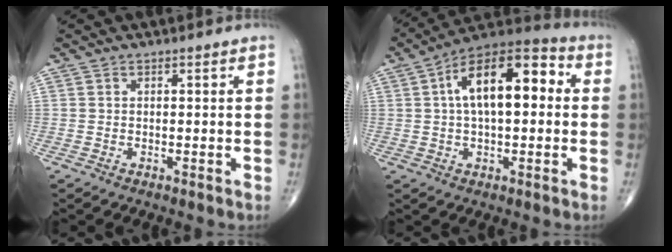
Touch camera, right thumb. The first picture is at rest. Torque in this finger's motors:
{"motor_torque": [-0.03, 0.58, 0.60, 0.02, 0.28]}